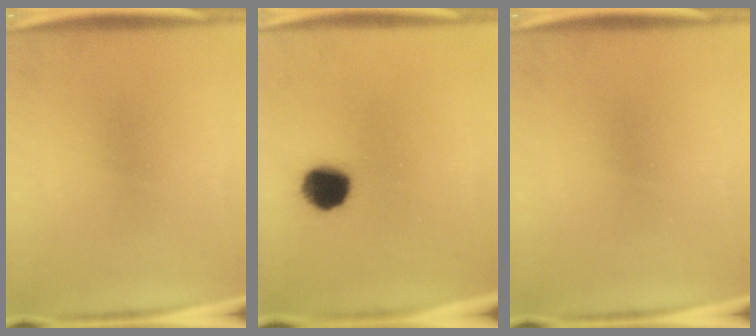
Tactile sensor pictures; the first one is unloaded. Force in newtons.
{"total": 8.7}
{"total": 0.0}